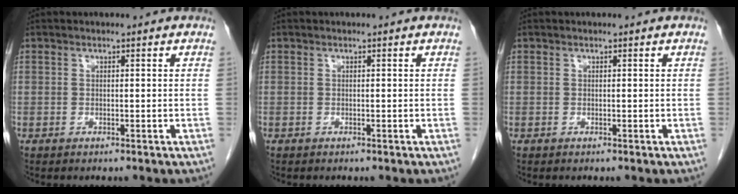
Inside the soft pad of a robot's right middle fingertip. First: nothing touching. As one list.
[{"total": 0.0}, {"total": 0.0}]